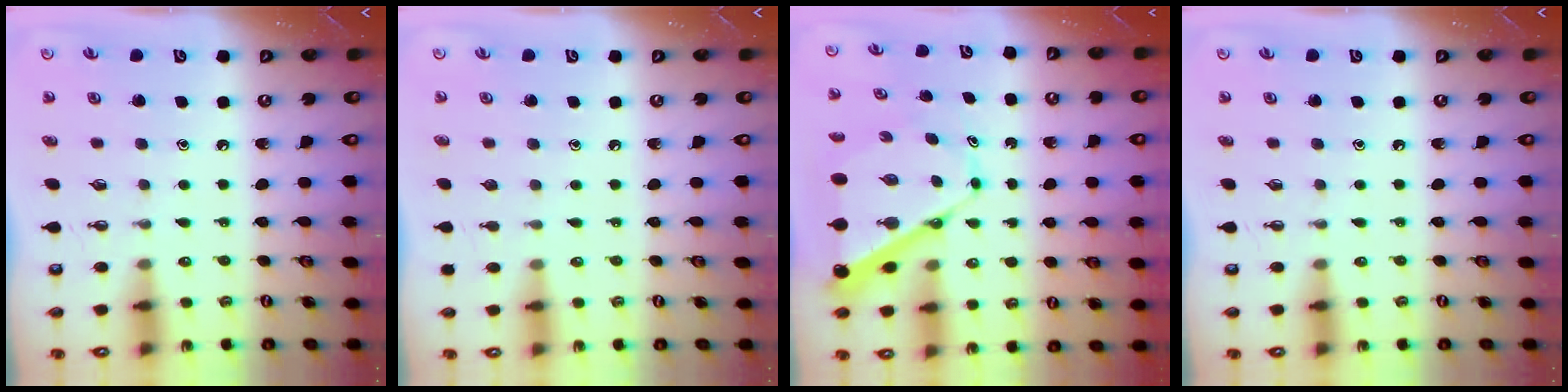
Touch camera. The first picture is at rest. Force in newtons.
{"total": 0.0}
{"total": 10.2, "press": 10.2, "slide": 1.0}
{"total": 0.0}